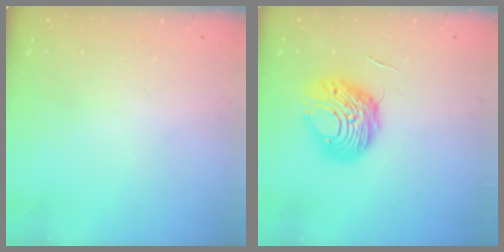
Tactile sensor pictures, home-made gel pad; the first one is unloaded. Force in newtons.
{"total": 9.6, "press": 9.6, "slide": 0.8}